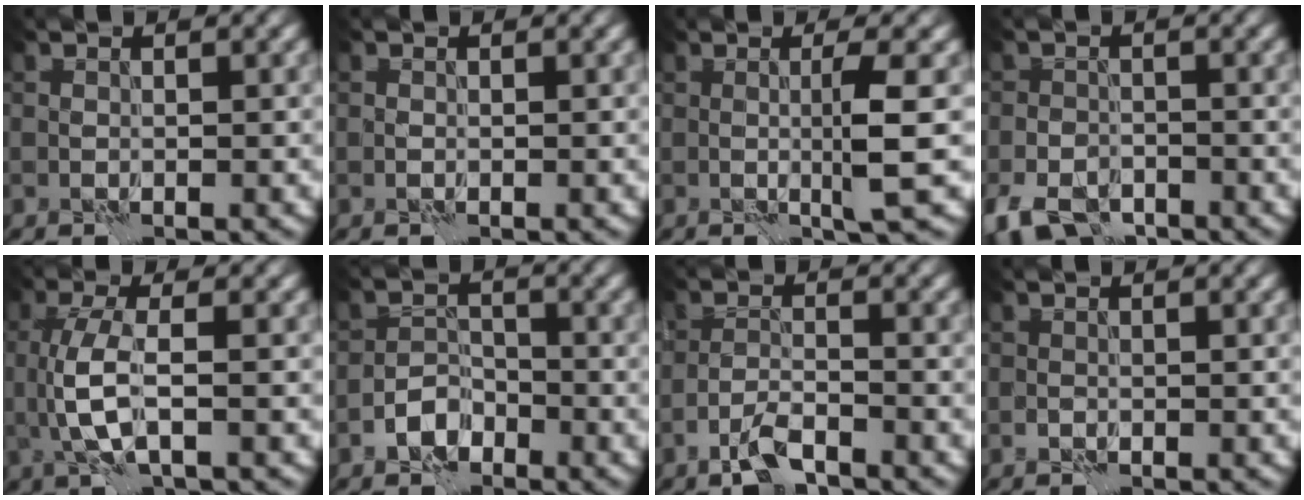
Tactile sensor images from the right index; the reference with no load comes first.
{"total": 0.0}
{"total": 3.5, "force": [0.2, 0.2, 3.5], "torque": [-0.062, -0.005, 0.002]}
{"total": 5.3, "force": [-3.5, 2.9, 2.7], "torque": [-0.052, -0.008, -0.070]}
{"total": 4.2, "force": [0.0, 1.4, 4.0], "torque": [-0.097, -0.004, -0.002]}
{"total": 2.3, "force": [-1.5, 1.6, 0.9], "torque": [-0.014, 0.010, -0.031]}
{"total": 3.0, "force": [-2.2, 0.8, 1.8], "torque": [-0.041, 0.004, -0.048]}
{"total": 0.0}